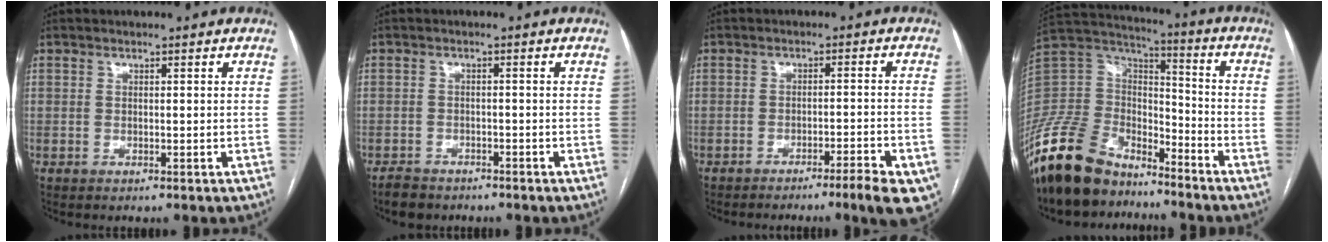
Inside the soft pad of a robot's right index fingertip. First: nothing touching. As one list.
[{"total": 3.2, "force": [-2.6, 1.8, 0.4], "torque": [-0.011, 0.001, -0.043]}, {"total": 10.0, "force": [-7.0, 0.5, 7.1], "torque": [-0.065, 0.005, -0.099]}, {"total": 17.3, "force": [-13.8, 7.8, 6.9], "torque": [-0.152, 0.027, -0.264]}]